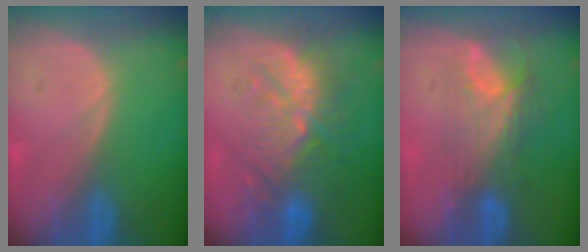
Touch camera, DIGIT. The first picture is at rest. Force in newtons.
{"total": 9.8, "press": 9.5, "slide": 2.3}
{"total": 7.9, "press": 6.6, "slide": 4.3}